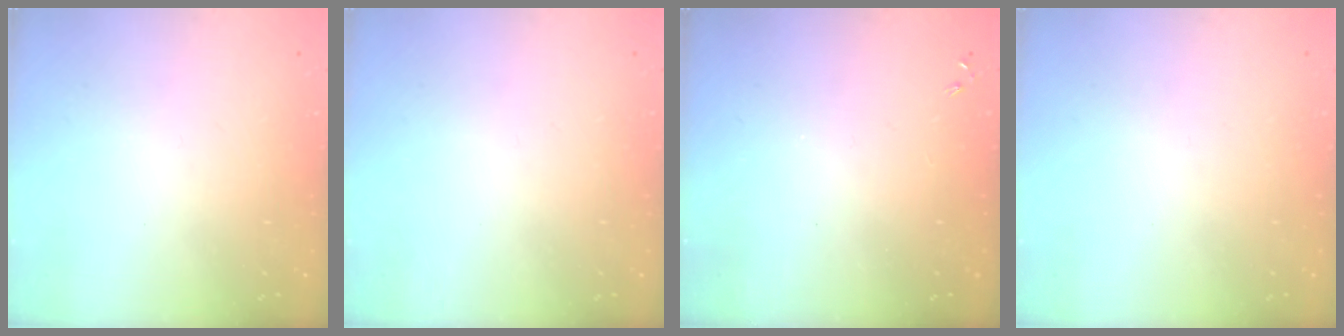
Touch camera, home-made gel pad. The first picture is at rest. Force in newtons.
{"total": 0.0}
{"total": 0.0}
{"total": 0.0}